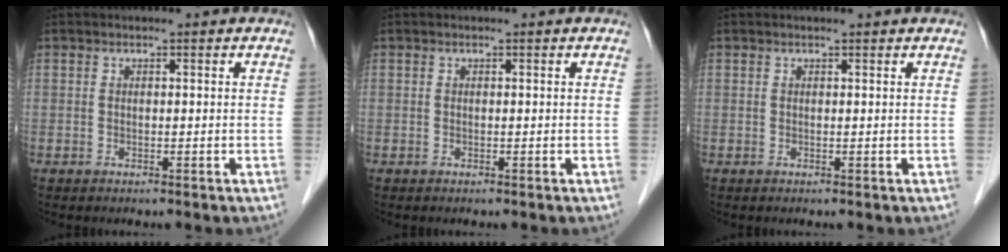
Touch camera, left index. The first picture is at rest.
{"total": 0.0}
{"total": 1.1, "force": [1.0, 0.0, 0.5], "torque": [-0.008, 0.010, 0.015]}